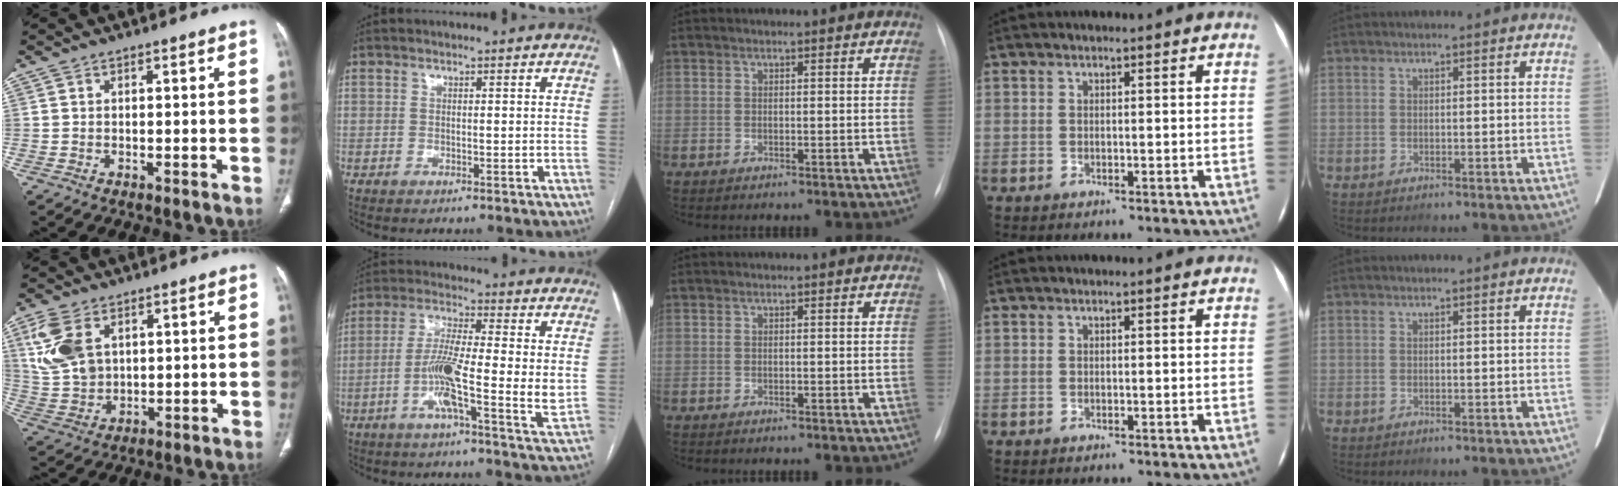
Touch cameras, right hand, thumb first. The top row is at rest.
{"thumb": {"total": 11.0, "force": [4.1, 7.1, 7.4], "torque": [-0.157, -0.006, 0.092]}, "index": {"total": 10.6, "force": [-1.2, 0.6, 10.5], "torque": [-0.188, -0.004, -0.037]}}